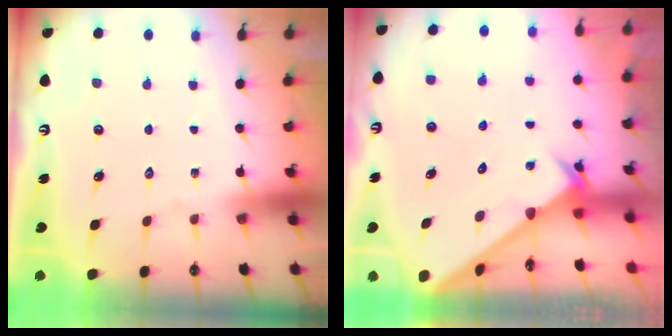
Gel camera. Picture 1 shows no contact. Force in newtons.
{"total": 2.5, "press": 2.5, "slide": 0.2}